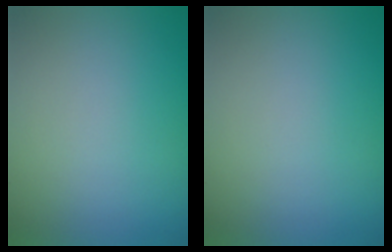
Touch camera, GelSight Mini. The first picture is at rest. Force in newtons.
{"total": 0.0}